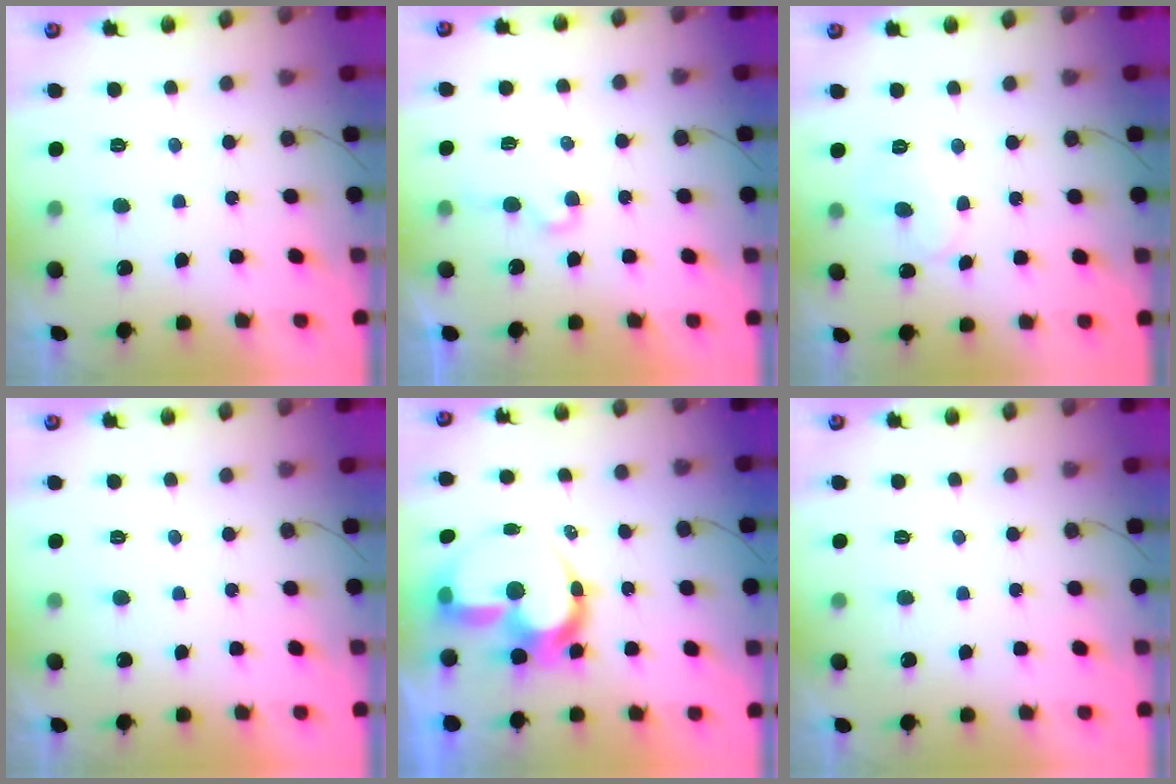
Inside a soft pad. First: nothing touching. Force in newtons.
{"total": 3.6, "press": 3.6, "slide": 0.3}
{"total": 7.5, "press": 7.5, "slide": 0.4}
{"total": 1.7, "press": 1.6, "slide": 0.0}
{"total": 14.4, "press": 14.3, "slide": 1.6}
{"total": 0.0}